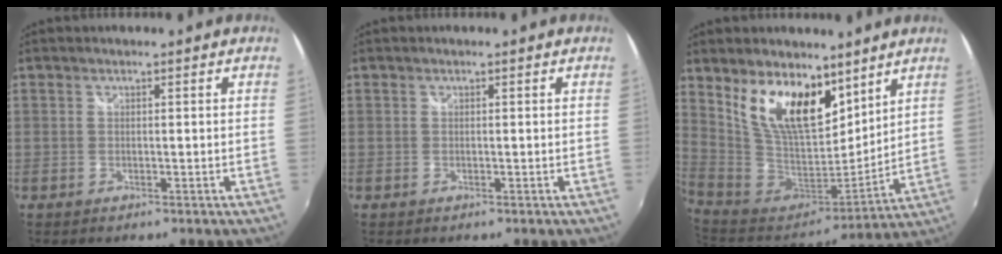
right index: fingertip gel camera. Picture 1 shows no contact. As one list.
[{"total": 0.0}, {"total": 18.1, "force": [9.4, 9.3, 12.4], "torque": [-0.240, 0.004, 0.185]}]